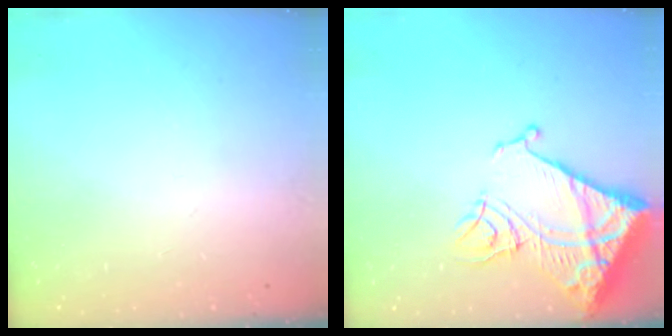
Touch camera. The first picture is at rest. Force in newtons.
{"total": 18.4, "press": 18.3, "slide": 2.2}